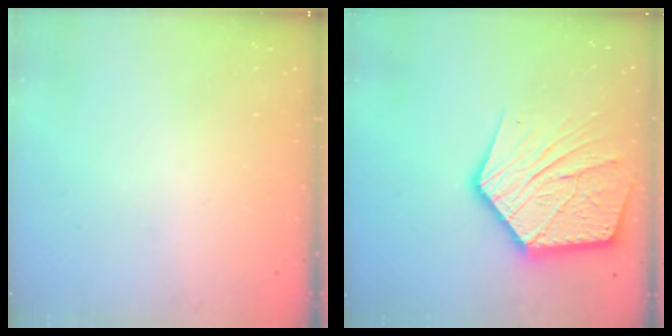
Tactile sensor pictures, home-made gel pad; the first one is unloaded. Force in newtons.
{"total": 19.7, "press": 19.7, "slide": 1.8}